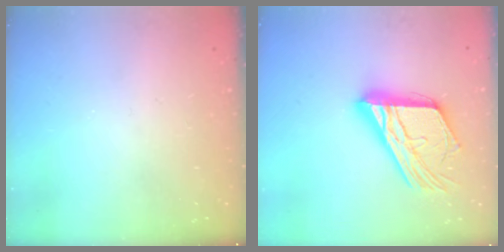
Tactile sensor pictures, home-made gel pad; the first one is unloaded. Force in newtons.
{"total": 21.6, "press": 21.5, "slide": 1.9}